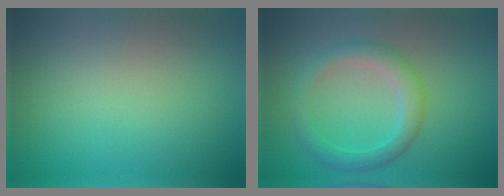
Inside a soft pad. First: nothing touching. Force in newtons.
{"total": 3.2, "press": 3.2, "slide": 0.2}